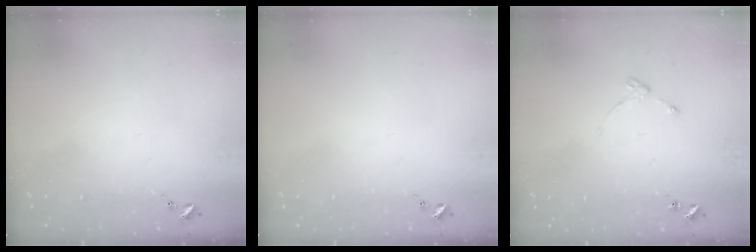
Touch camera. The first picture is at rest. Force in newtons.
{"total": 0.0}
{"total": 4.3, "press": 4.2, "slide": 0.6}